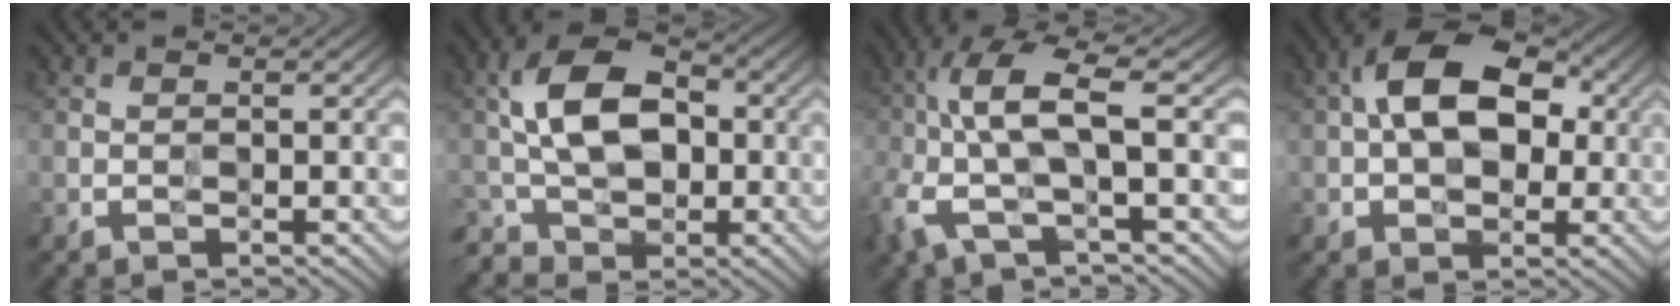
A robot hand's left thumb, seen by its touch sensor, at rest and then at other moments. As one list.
[{"total": 9.8, "force": [-0.7, 6.5, 7.2], "torque": [-0.145, 0.015, -0.026]}, {"total": 9.6, "force": [-1.5, 3.3, 8.9], "torque": [-0.215, 0.008, -0.043]}, {"total": 13.0, "force": [2.1, 8.1, 10.0], "torque": [-0.168, 0.029, 0.017]}]